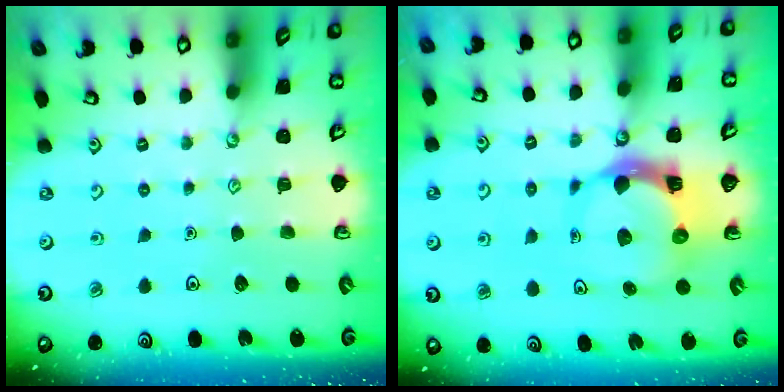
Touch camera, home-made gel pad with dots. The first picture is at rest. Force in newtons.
{"total": 8.2, "press": 8.1, "slide": 1.3}